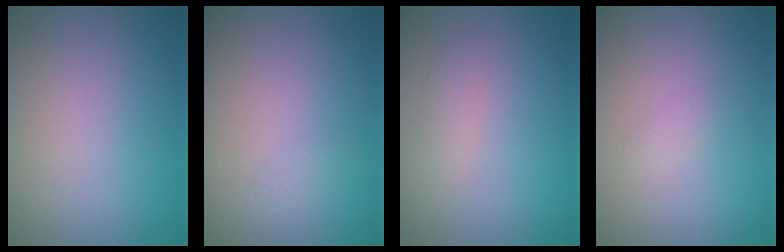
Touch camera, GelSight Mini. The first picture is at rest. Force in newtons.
{"total": 0.6, "press": 0.5, "slide": 0.1}
{"total": 1.1, "press": 1.1, "slide": 0.0}
{"total": 0.8, "press": 0.8, "slide": 0.0}